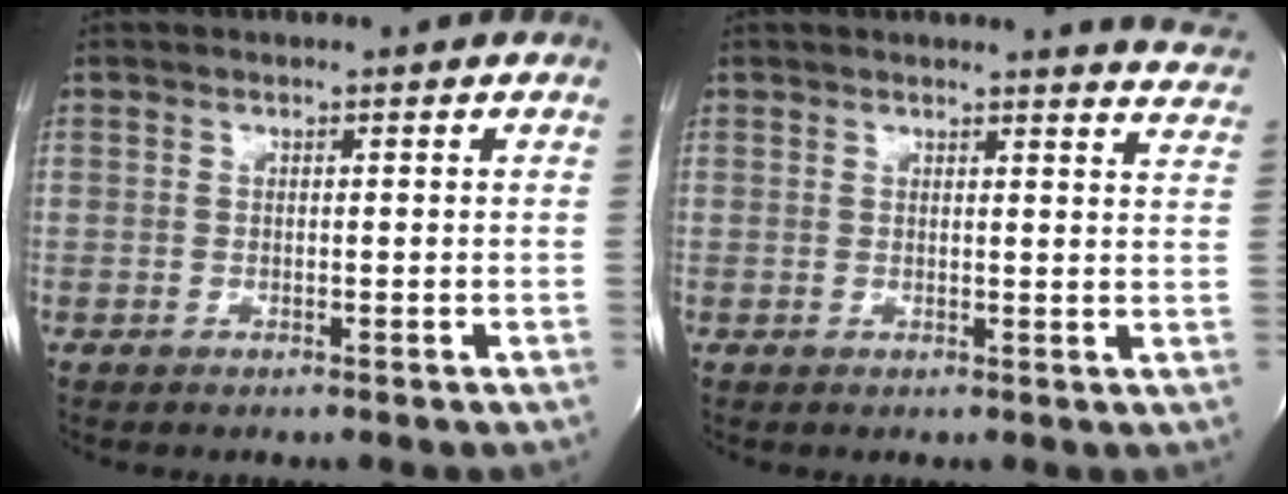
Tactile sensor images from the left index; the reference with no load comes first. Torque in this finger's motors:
{"motor_torque": [0.00, -0.19, 0.20, 0.03]}